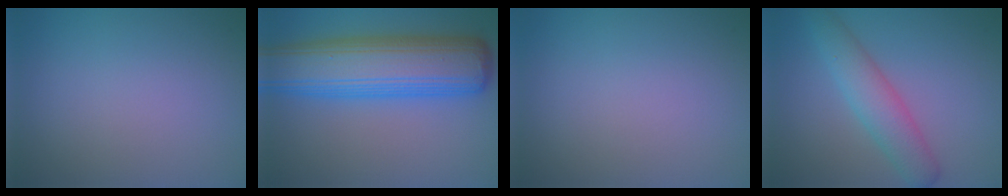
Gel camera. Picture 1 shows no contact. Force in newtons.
{"total": 10.2, "press": 10.2, "slide": 0.3}
{"total": 0.0}
{"total": 4.1, "press": 4.1, "slide": 0.2}